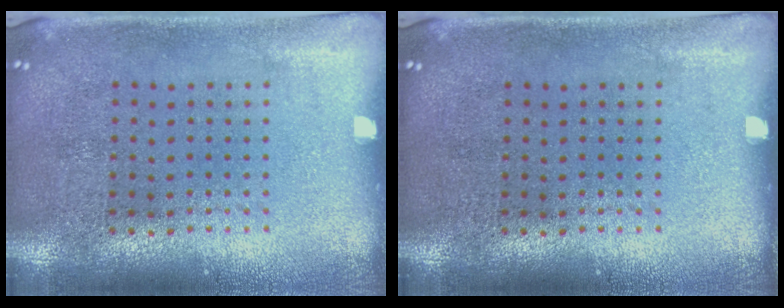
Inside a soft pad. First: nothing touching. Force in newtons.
{"total": 0.0}